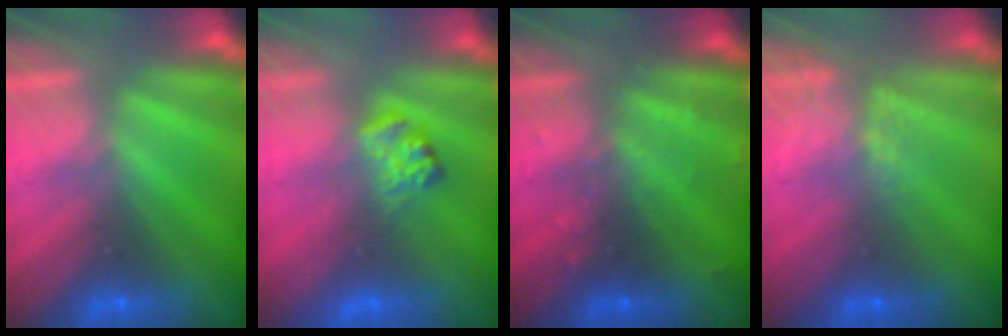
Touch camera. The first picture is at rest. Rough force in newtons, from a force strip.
{"total": 2.3}
{"total": 2.4}
{"total": 3.8}